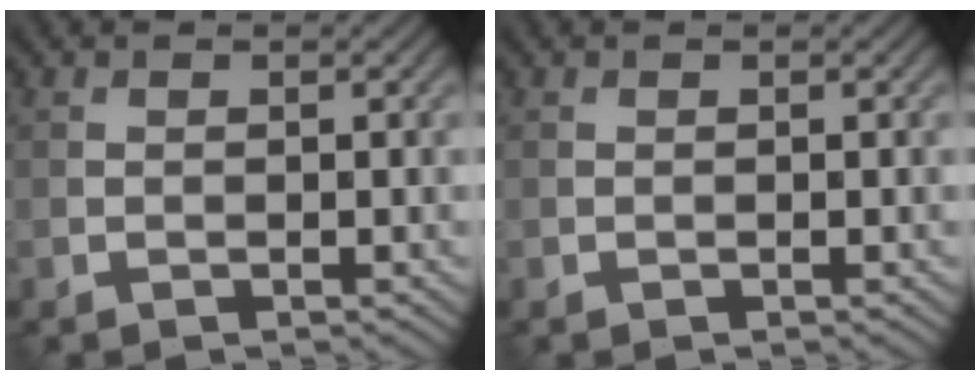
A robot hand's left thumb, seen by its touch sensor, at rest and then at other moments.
{"total": 0.0}